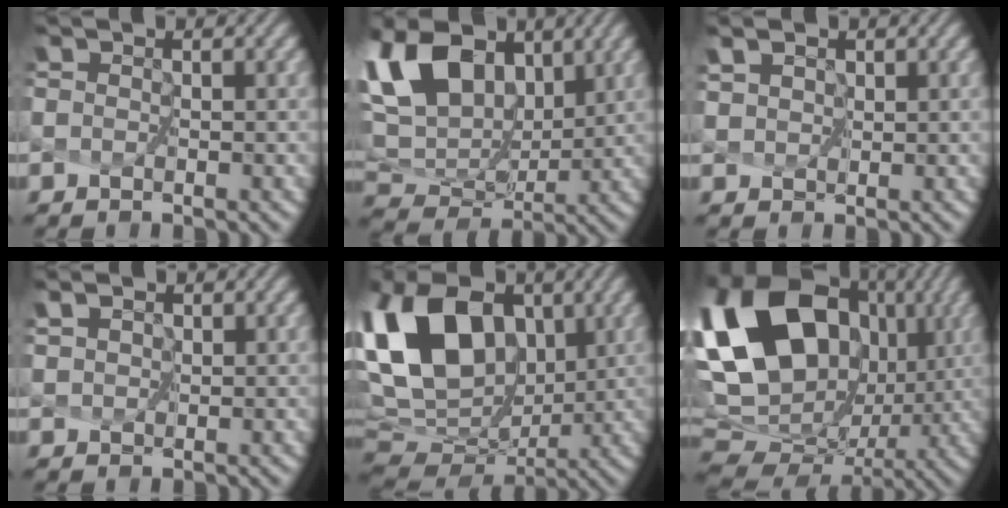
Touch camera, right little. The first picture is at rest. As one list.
[{"total": 15.3, "force": [7.5, 9.0, 9.8], "torque": [-0.210, 0.031, 0.132]}, {"total": 2.7, "force": [1.8, 1.6, 1.2], "torque": [-0.024, 0.010, 0.019]}, {"total": 1.9, "force": [1.4, 1.1, 0.8], "torque": [-0.014, 0.009, 0.013]}, {"total": 15.5, "force": [4.3, 10.2, 10.8], "torque": [-0.238, 0.016, 0.079]}, {"total": 20.4, "force": [5.8, 15.0, 12.5], "torque": [-0.269, 0.017, 0.126]}]